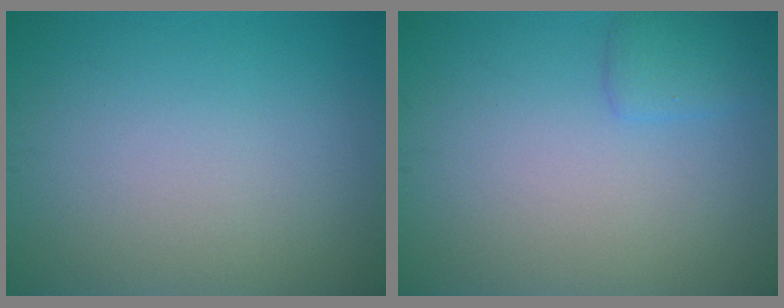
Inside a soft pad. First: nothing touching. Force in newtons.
{"total": 1.6, "press": 1.6, "slide": 0.1}